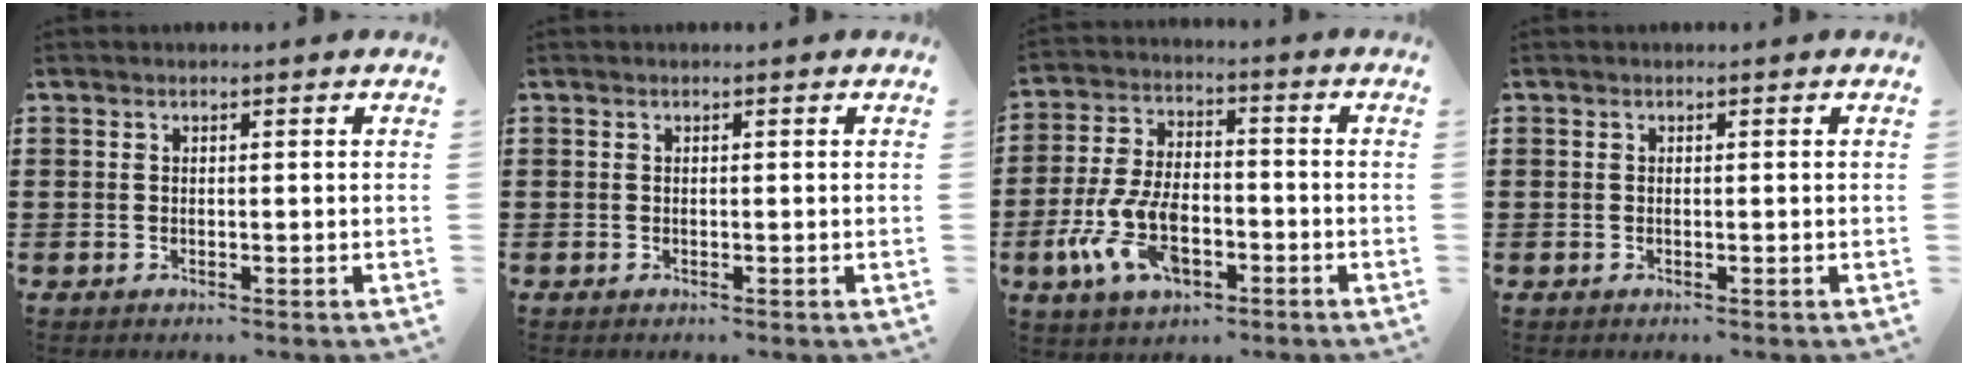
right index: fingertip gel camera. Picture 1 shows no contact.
{"total": 0.0}
{"total": 10.3, "force": [-3.9, 5.3, 8.0], "torque": [-0.193, -0.007, -0.075]}
{"total": 0.0}